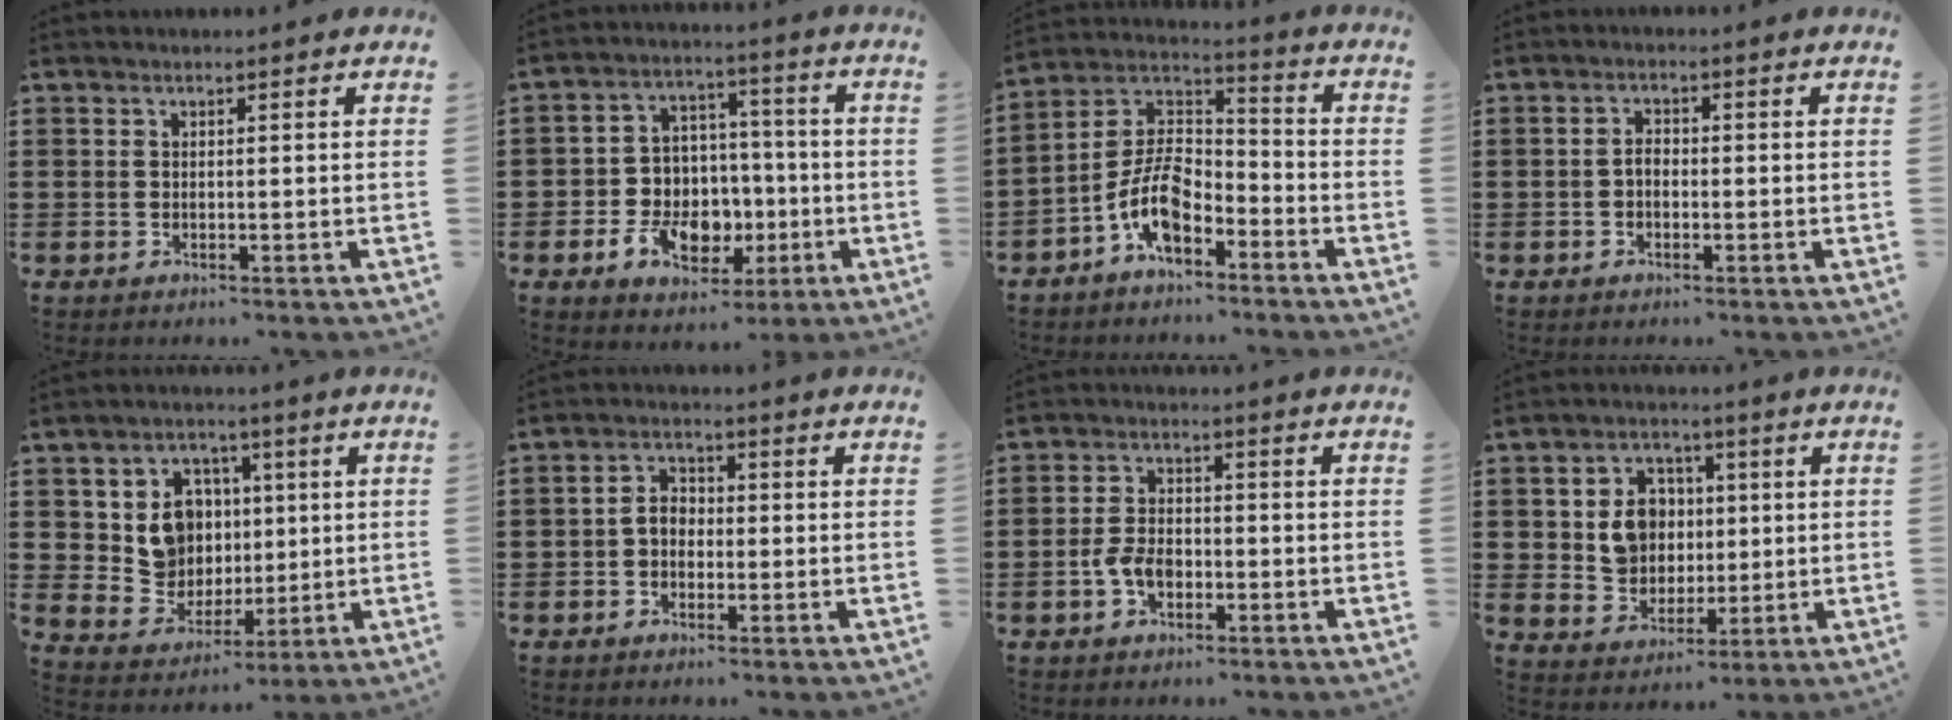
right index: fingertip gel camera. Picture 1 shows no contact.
{"total": 9.1, "force": [-2.6, 7.4, 4.5], "torque": [-0.095, 0.021, -0.036]}
{"total": 8.6, "force": [-4.9, 4.0, 5.8], "torque": [-0.135, -0.008, -0.099]}
{"total": 1.6, "force": [-0.7, 0.9, 1.1], "torque": [-0.023, 0.002, -0.014]}
{"total": 8.9, "force": [2.1, 8.0, 3.2], "torque": [-0.086, 0.009, 0.044]}
{"total": 2.9, "force": [-0.6, 2.0, 2.0], "torque": [-0.040, 0.007, -0.013]}
{"total": 4.1, "force": [-1.5, 2.4, 3.0], "torque": [-0.068, -0.002, -0.029]}
{"total": 7.2, "force": [0.9, 6.4, 3.1], "torque": [-0.079, 0.019, 0.016]}